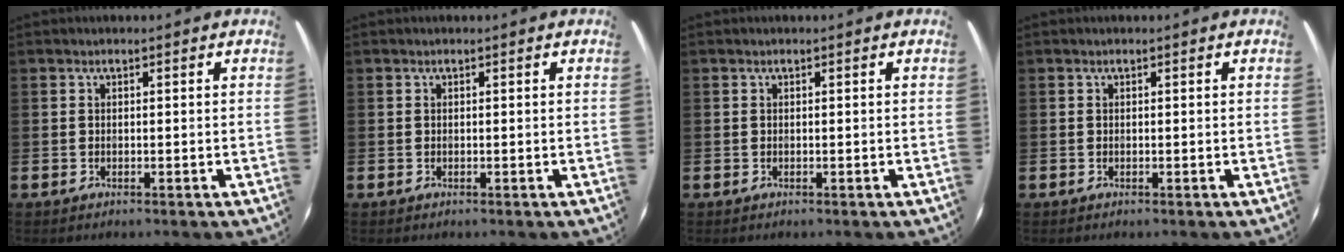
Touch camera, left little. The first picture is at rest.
{"total": 0.0}
{"total": 0.0}
{"total": 0.0}